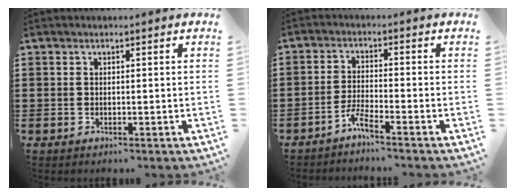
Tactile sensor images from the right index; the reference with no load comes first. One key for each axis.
{"total": 3.1, "fx": -2.7, "fy": -0.2, "fz": 1.5, "tx": -0.043, "ty": -0.003, "tz": -0.057}